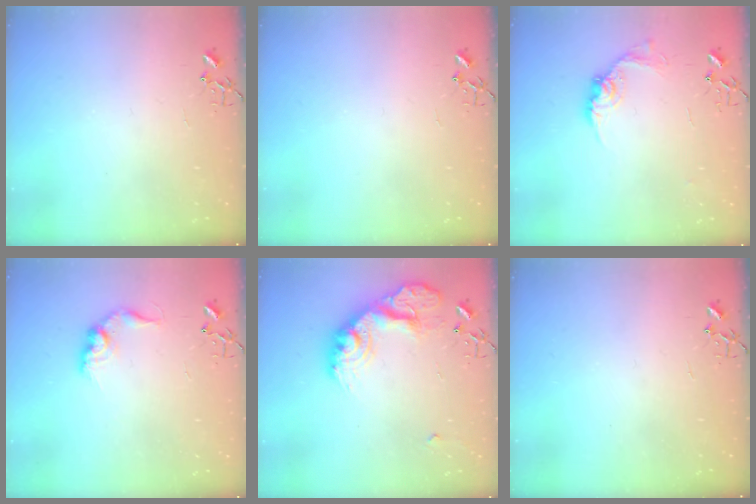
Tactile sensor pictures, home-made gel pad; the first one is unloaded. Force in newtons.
{"total": 0.0}
{"total": 11.2, "press": 11.2, "slide": 0.6}
{"total": 11.0, "press": 11.0, "slide": 0.3}
{"total": 20.1, "press": 20.0, "slide": 1.5}
{"total": 0.0}